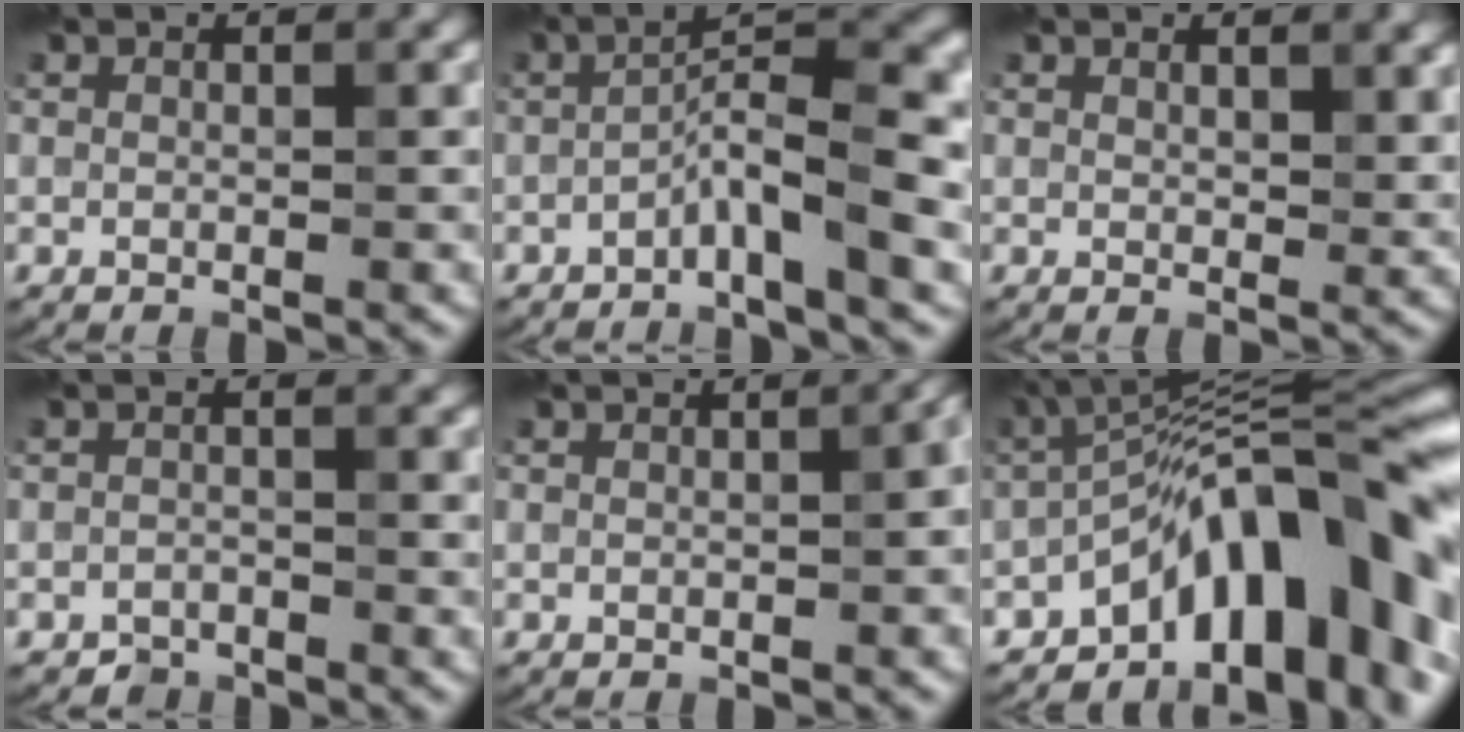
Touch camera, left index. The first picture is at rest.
{"total": 6.7, "force": [-2.7, 1.1, 6.0], "torque": [-0.101, 0.022, -0.056]}
{"total": 2.0, "force": [1.3, 0.7, 1.4], "torque": [-0.019, -0.006, 0.026]}
{"total": 1.4, "force": [-1.2, 0.6, -0.1], "torque": [0.004, 0.004, -0.024]}
{"total": 1.8, "force": [-0.2, 0.6, 1.7], "torque": [-0.018, 0.004, 0.002]}
{"total": 15.7, "force": [-6.4, 6.2, 12.9], "torque": [-0.132, 0.037, -0.117]}